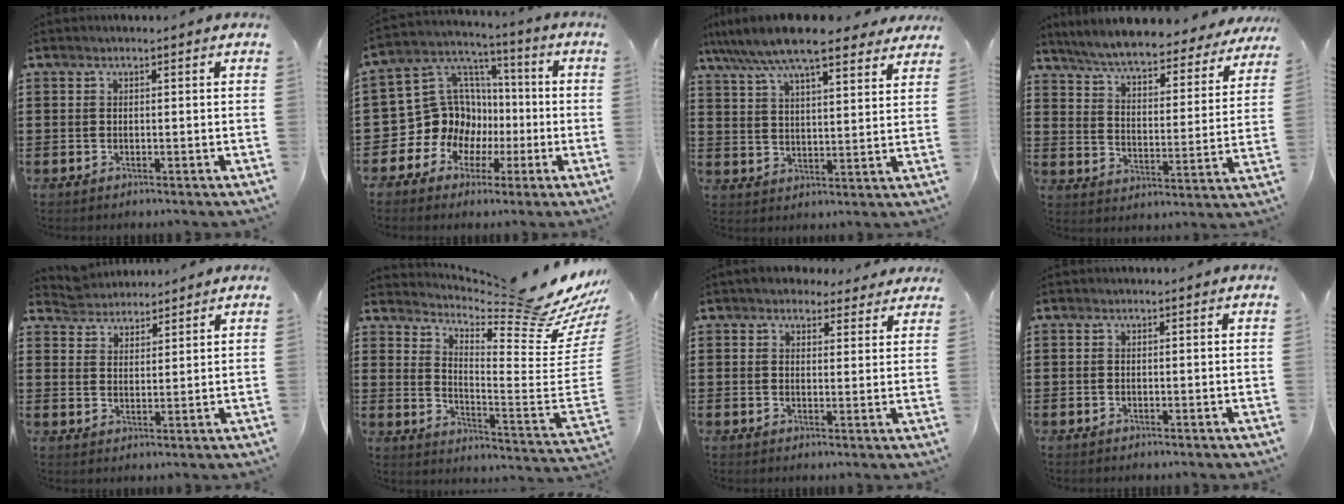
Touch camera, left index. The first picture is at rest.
{"total": 12.4, "force": [-1.2, 11.8, 3.7], "torque": [-0.121, -0.015, -0.010]}
{"total": 9.4, "force": [8.1, 1.6, 4.5], "torque": [-0.115, -0.025, 0.144]}
{"total": 6.4, "force": [6.0, 0.2, 2.1], "torque": [-0.068, -0.040, 0.102]}
{"total": 4.1, "force": [3.8, 1.3, -0.4], "torque": [-0.011, -0.010, 0.072]}
{"total": 10.8, "force": [9.4, 0.8, 5.2], "torque": [-0.094, -0.095, 0.148]}
{"total": 3.8, "force": [3.4, 1.5, 0.8], "torque": [-0.017, -0.006, 0.061]}
{"total": 0.0}